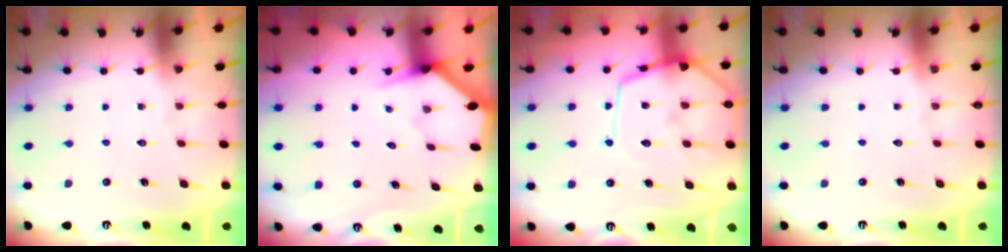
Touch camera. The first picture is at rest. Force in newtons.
{"total": 2.9, "press": 2.9, "slide": 0.2}
{"total": 13.7, "press": 13.7, "slide": 1.2}
{"total": 0.0}